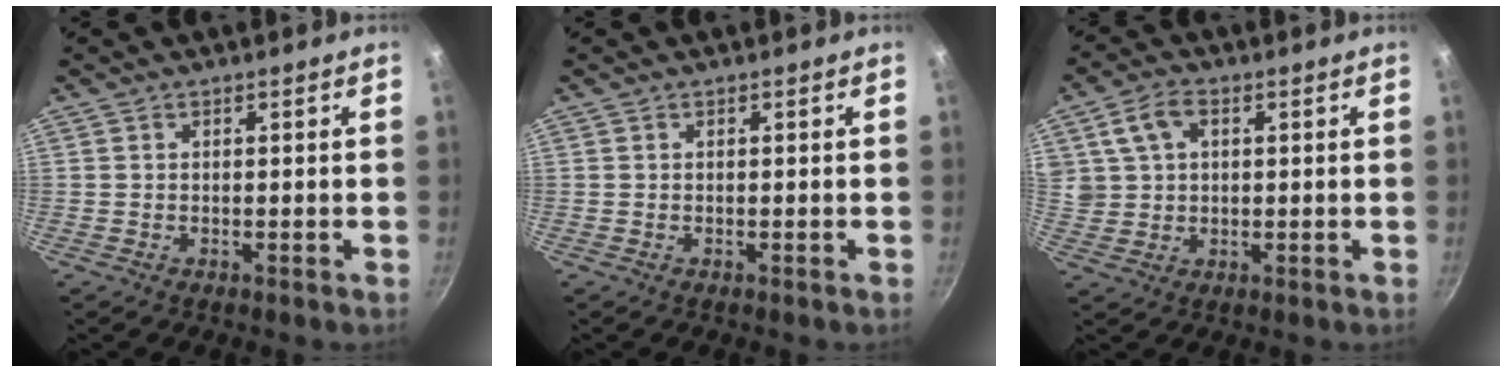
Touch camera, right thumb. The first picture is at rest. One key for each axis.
{"total": 0.0}
{"total": 7.3, "fx": 2.5, "fy": 5.2, "fz": 4.5, "tx": -0.070, "ty": 0.002, "tz": 0.048}